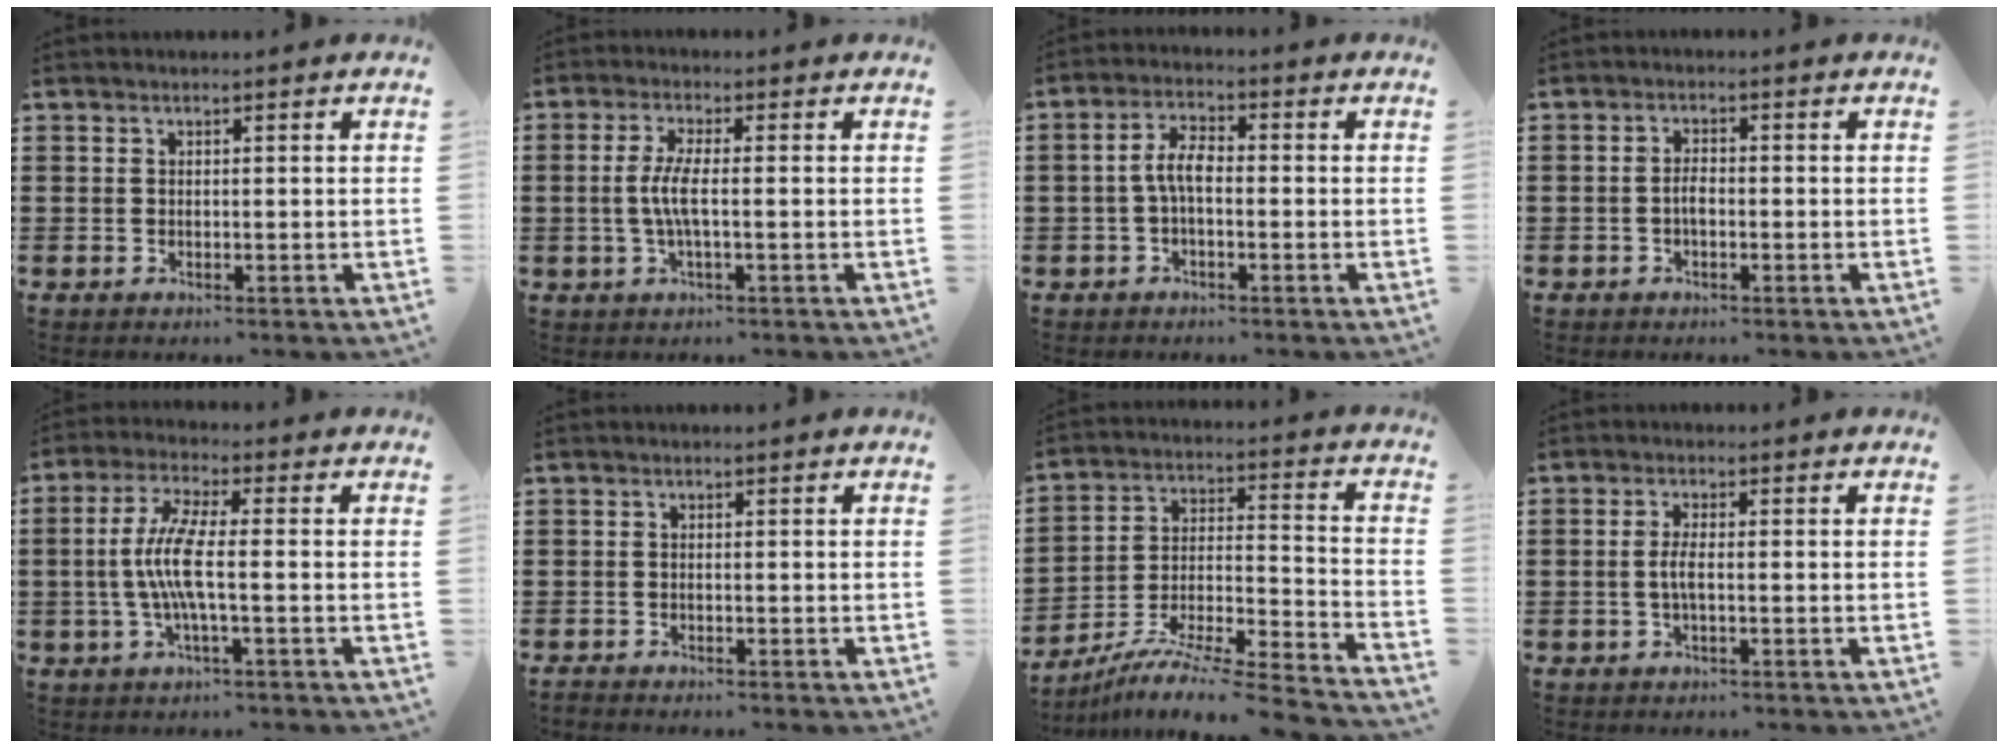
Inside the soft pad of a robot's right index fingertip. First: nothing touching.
{"total": 4.4, "force": [-0.5, 0.8, 4.3], "torque": [-0.100, -0.006, -0.019]}
{"total": 4.5, "force": [-0.5, 1.7, 4.1], "torque": [-0.087, 0.005, -0.014]}
{"total": 2.2, "force": [-0.7, 1.0, 1.8], "torque": [-0.043, 0.000, -0.016]}
{"total": 7.2, "force": [-1.1, 1.1, 7.0], "torque": [-0.160, -0.015, -0.031]}
{"total": 0.6, "force": [-0.6, -0.1, -0.2], "torque": [0.005, 0.002, -0.011]}
{"total": 7.7, "force": [-6.8, -0.2, 3.5], "torque": [-0.056, 0.000, -0.139]}
{"total": 2.7, "force": [-0.5, 0.6, 2.6], "torque": [-0.063, -0.004, -0.014]}